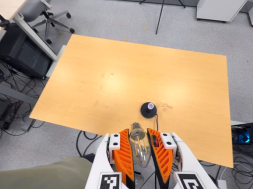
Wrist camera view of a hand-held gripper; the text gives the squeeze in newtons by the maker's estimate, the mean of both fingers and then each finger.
{"total": 21.5, "left": 22.9, "right": 20.2}